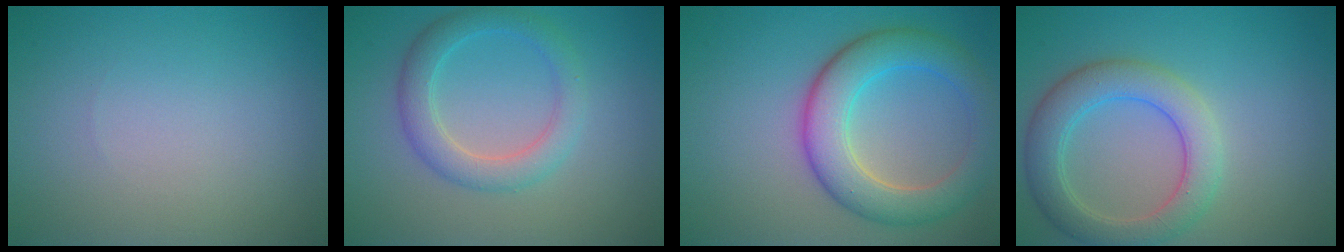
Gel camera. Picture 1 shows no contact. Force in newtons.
{"total": 3.6, "press": 3.6, "slide": 0.3}
{"total": 6.5, "press": 6.5, "slide": 0.3}
{"total": 5.1, "press": 5.1, "slide": 0.0}